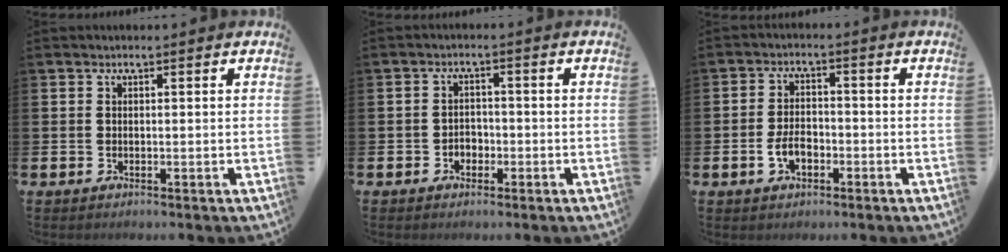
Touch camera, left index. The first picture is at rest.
{"total": 2.1, "force": [-1.0, 1.7, 0.7], "torque": [-0.014, 0.003, -0.024]}
{"total": 3.8, "force": [-1.4, 2.3, 2.7], "torque": [-0.039, 0.001, -0.029]}